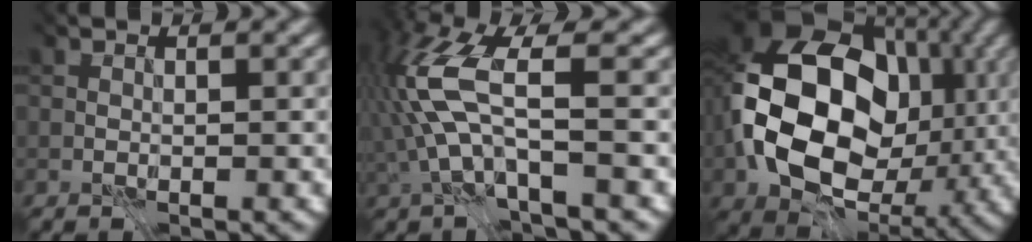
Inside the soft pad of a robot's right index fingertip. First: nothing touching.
{"total": 6.1, "force": [-2.2, 0.6, 5.7], "torque": [-0.156, -0.001, -0.023]}
{"total": 15.0, "force": [-2.0, 11.3, 9.7], "torque": [-0.199, -0.040, 0.000]}